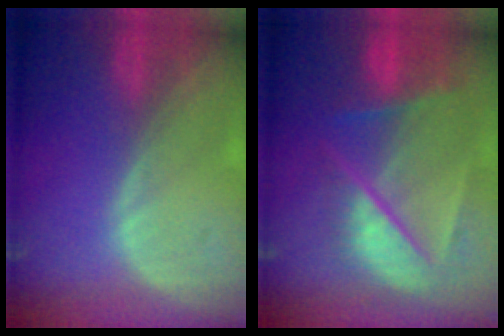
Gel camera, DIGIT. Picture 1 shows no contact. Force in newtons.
{"total": 9.4, "press": 8.2, "slide": 4.6}